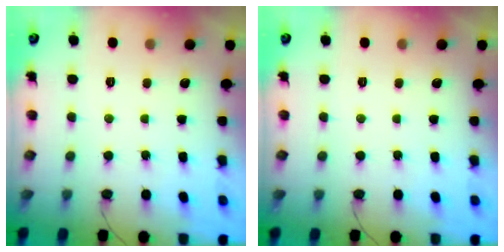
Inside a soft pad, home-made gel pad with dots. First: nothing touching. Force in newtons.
{"total": 0.0}